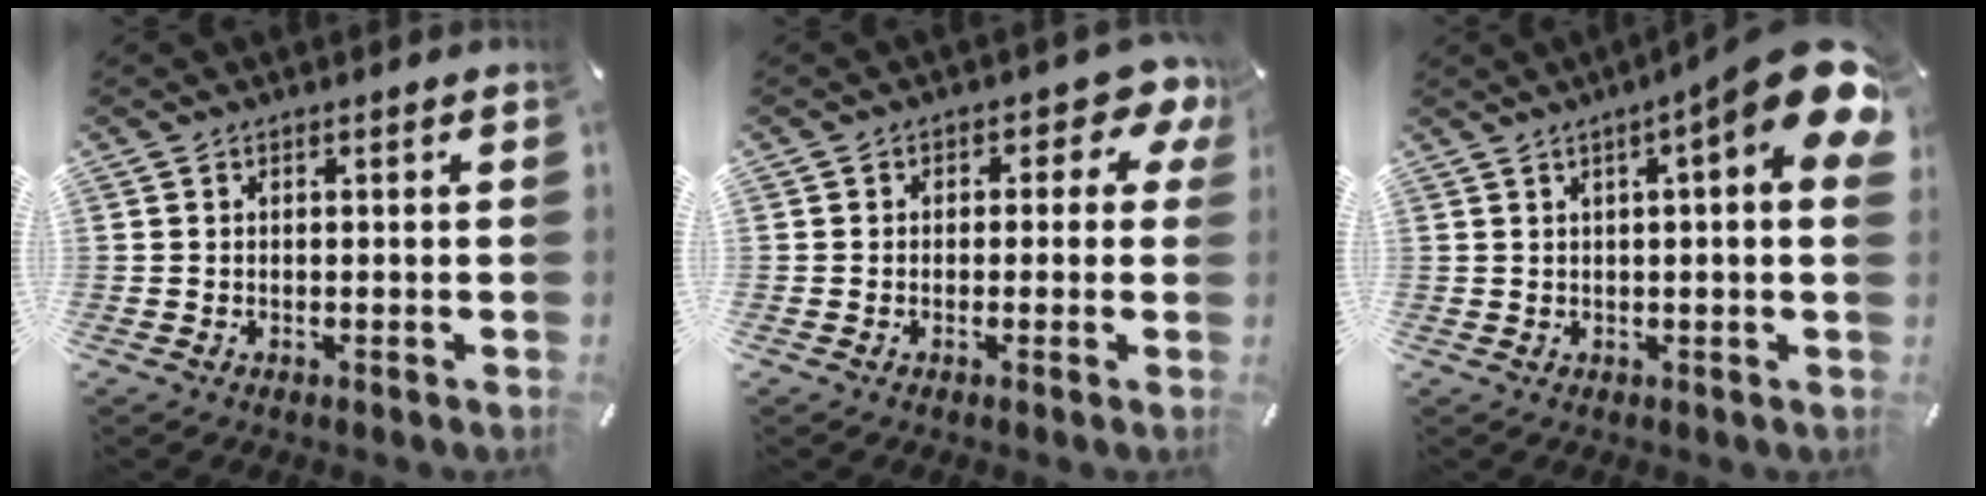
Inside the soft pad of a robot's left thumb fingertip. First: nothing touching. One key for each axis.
{"total": 5.6, "fx": 0.5, "fy": 3.9, "fz": 4.0, "tx": -0.045, "ty": -0.002, "tz": 0.002}
{"total": 11.4, "fx": 4.8, "fy": 1.4, "fz": 10.2, "tx": -0.143, "ty": -0.036, "tz": 0.076}